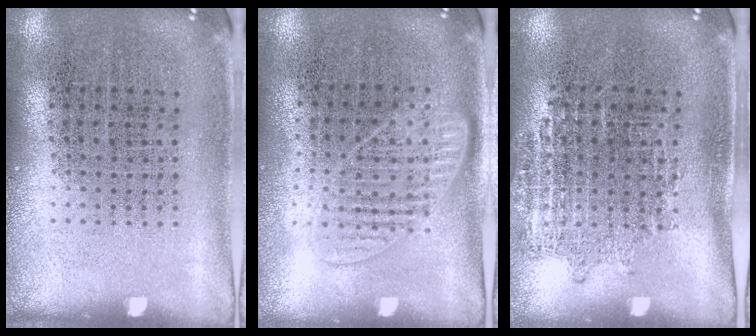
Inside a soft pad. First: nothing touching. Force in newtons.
{"total": 1.2, "press": 1.1, "slide": 0.4}
{"total": 1.0, "press": 0.9, "slide": 0.4}